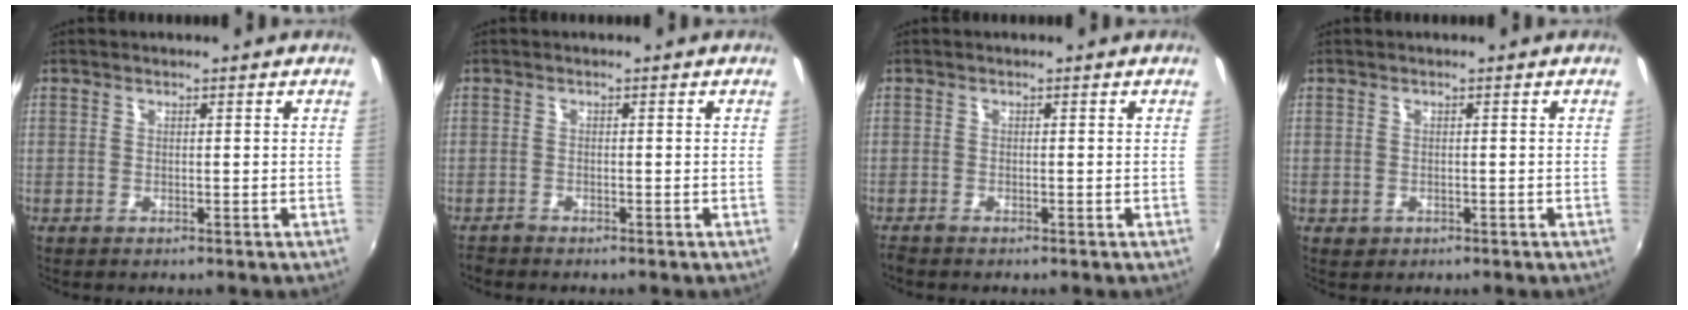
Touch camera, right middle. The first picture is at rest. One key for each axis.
{"total": 1.3, "fx": -1.3, "fy": 0.2, "fz": 0.1, "tx": -0.008, "ty": -0.006, "tz": -0.026}
{"total": 1.3, "fx": -1.2, "fy": 0.2, "fz": 0.5, "tx": -0.013, "ty": -0.008, "tz": -0.023}
{"total": 1.2, "fx": -0.4, "fy": 1.0, "fz": 0.4, "tx": -0.008, "ty": -0.003, "tz": -0.003}